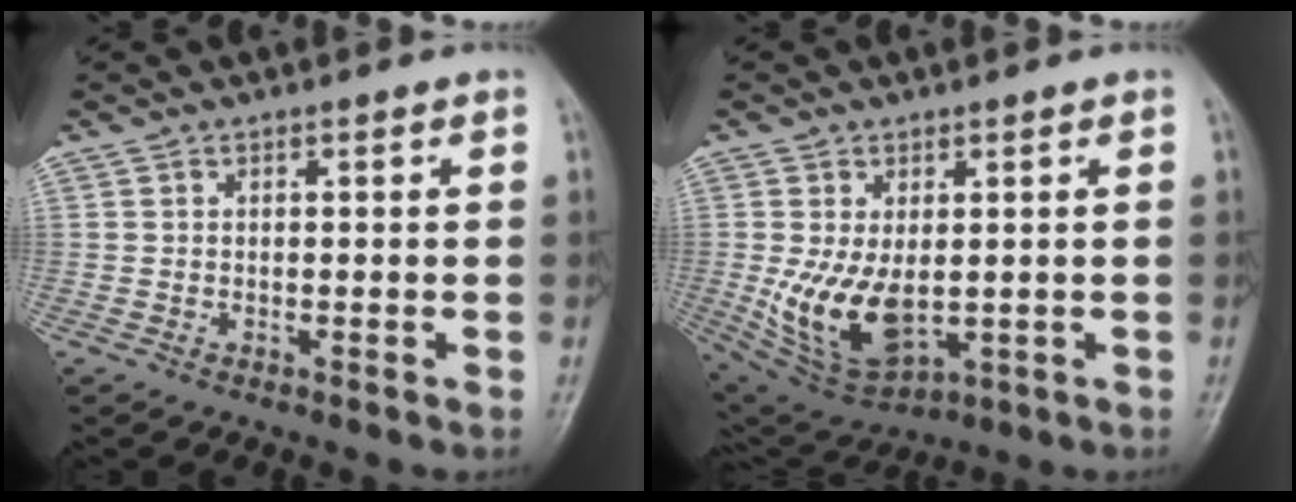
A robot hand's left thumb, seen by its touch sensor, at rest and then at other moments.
{"total": 11.2, "force": [-0.5, 6.5, 9.1], "torque": [-0.160, -0.020, 0.015]}